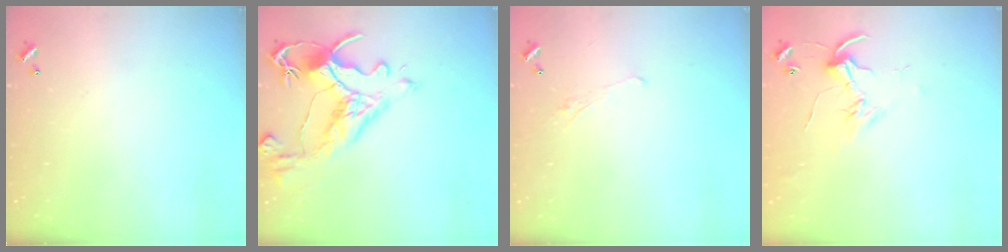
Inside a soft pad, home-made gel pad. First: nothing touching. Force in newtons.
{"total": 7.9, "press": 7.7, "slide": 1.8}
{"total": 1.8, "press": 1.7, "slide": 0.7}
{"total": 3.1, "press": 3.1, "slide": 0.1}